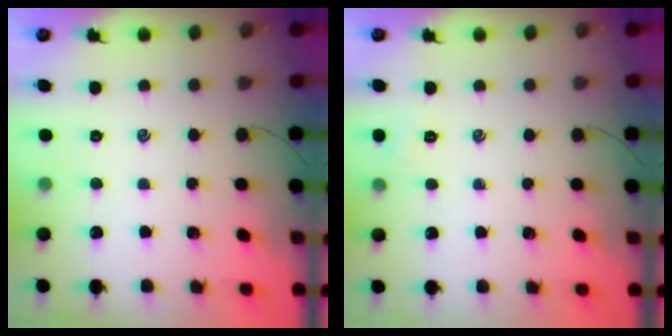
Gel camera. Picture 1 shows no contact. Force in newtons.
{"total": 3.6, "press": 3.4, "slide": 1.0}